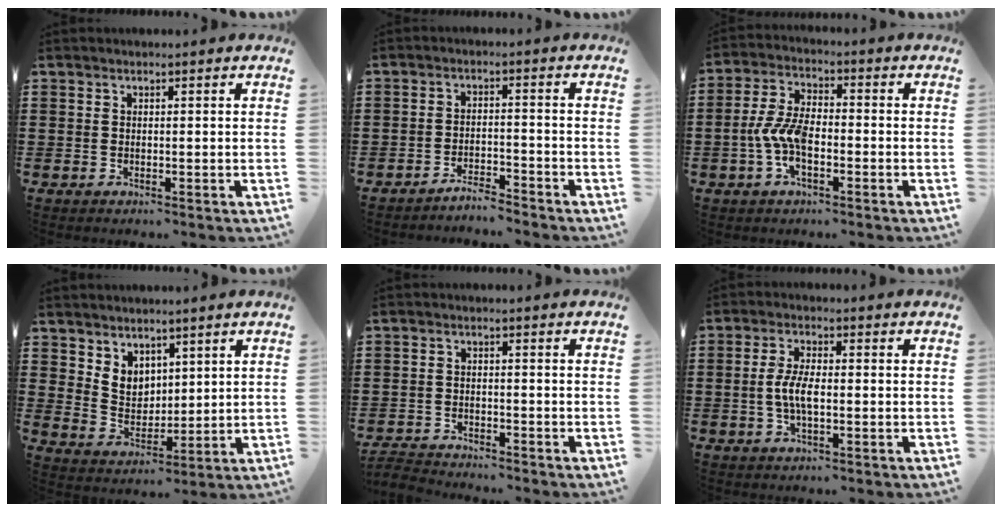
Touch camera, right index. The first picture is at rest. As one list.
[{"total": 3.2, "force": [-3.2, -0.2, 0.1], "torque": [-0.008, 0.001, -0.068]}, {"total": 6.9, "force": [-2.1, 3.2, 5.8], "torque": [-0.149, -0.008, -0.048]}, {"total": 5.0, "force": [3.5, 3.5, 0.7], "torque": [-0.033, -0.002, 0.067]}, {"total": 2.6, "force": [-2.6, 0.1, -0.1], "torque": [-0.006, -0.002, -0.056]}, {"total": 4.7, "force": [-0.7, 1.6, 4.3], "torque": [-0.099, -0.003, -0.019]}]